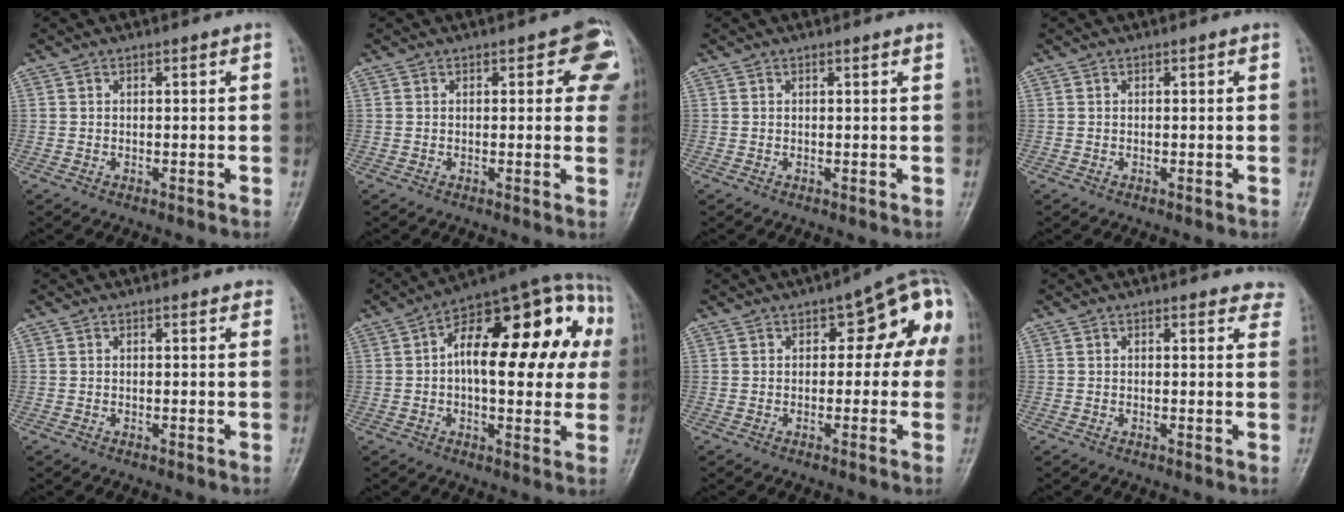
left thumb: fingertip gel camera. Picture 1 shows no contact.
{"total": 7.5, "force": [2.8, 3.8, 5.9], "torque": [-0.017, -0.001, 0.019]}
{"total": 0.9, "force": [0.7, -0.1, 0.5], "torque": [-0.011, 0.001, 0.011]}
{"total": 0.0}
{"total": 1.4, "force": [1.1, 0.5, 0.7], "torque": [-0.003, 0.000, 0.010]}
{"total": 24.8, "force": [3.5, 11.4, 21.8], "torque": [-0.279, 0.042, 0.038]}
{"total": 10.6, "force": [2.0, 5.4, 8.9], "torque": [-0.061, 0.028, 0.012]}
{"total": 4.4, "force": [4.1, 1.6, 0.7], "torque": [0.026, -0.017, 0.023]}